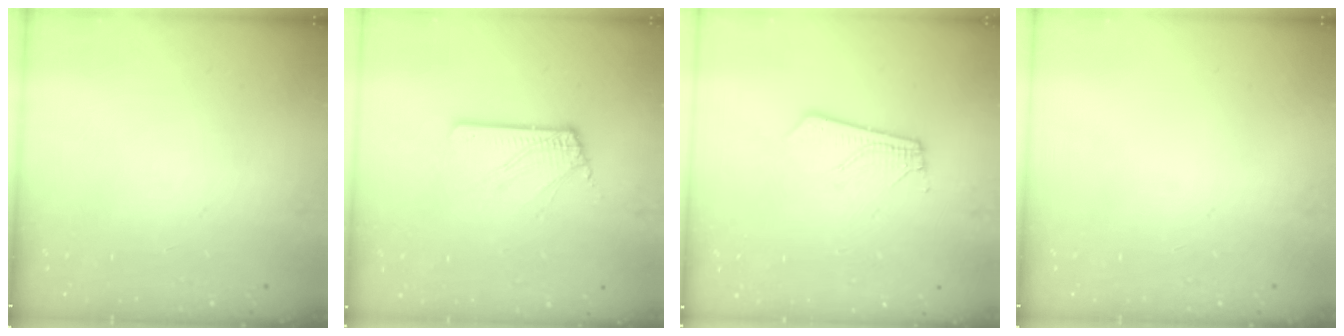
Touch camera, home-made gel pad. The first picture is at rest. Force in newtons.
{"total": 2.5, "press": 2.5, "slide": 0.3}
{"total": 3.7, "press": 3.7, "slide": 0.2}
{"total": 0.0}